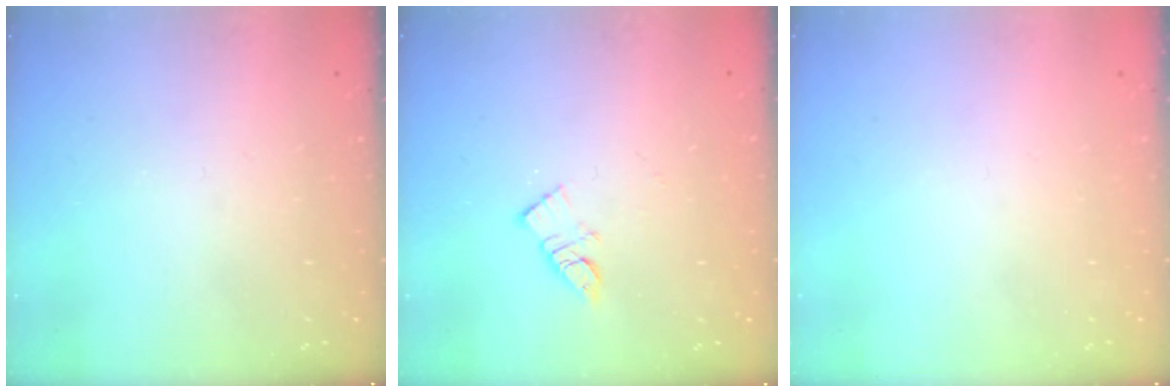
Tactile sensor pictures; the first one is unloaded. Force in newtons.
{"total": 6.7, "press": 6.7, "slide": 0.1}
{"total": 1.6, "press": 1.6, "slide": 0.1}